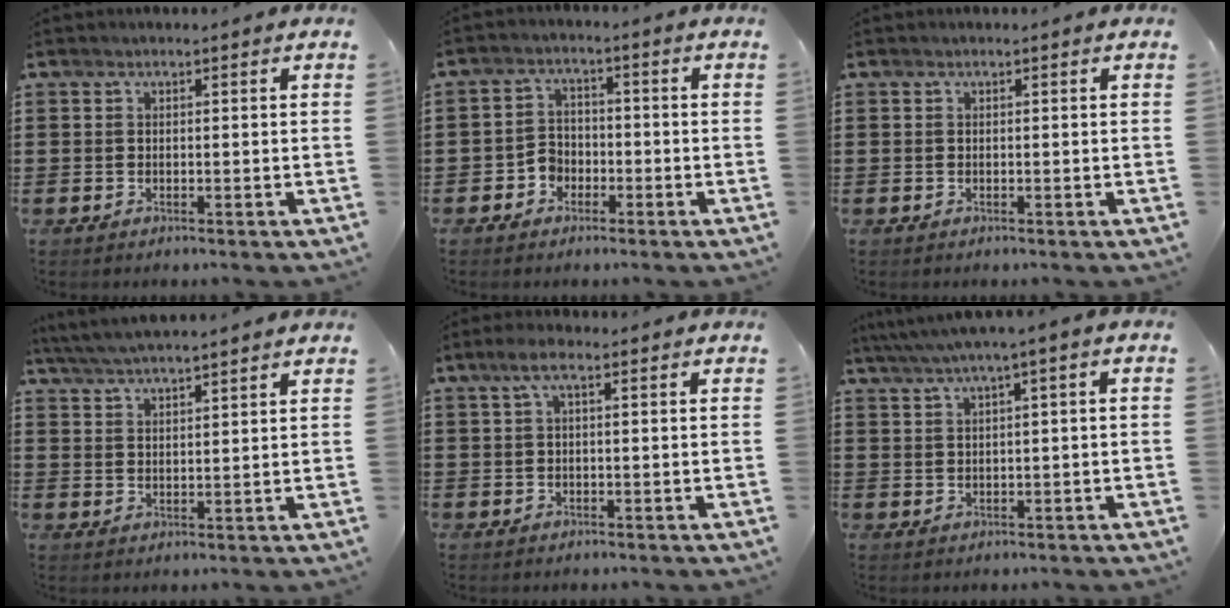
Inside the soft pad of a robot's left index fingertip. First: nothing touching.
{"total": 3.2, "force": [-1.8, 2.4, 0.9], "torque": [-0.027, 0.007, -0.040]}
{"total": 0.0}
{"total": 4.1, "force": [3.9, -0.5, 1.1], "torque": [-0.035, -0.013, 0.070]}
{"total": 2.8, "force": [0.4, 0.6, 2.7], "torque": [-0.059, 0.002, 0.002]}
{"total": 2.4, "force": [0.7, -0.1, 2.3], "torque": [-0.044, -0.002, 0.010]}